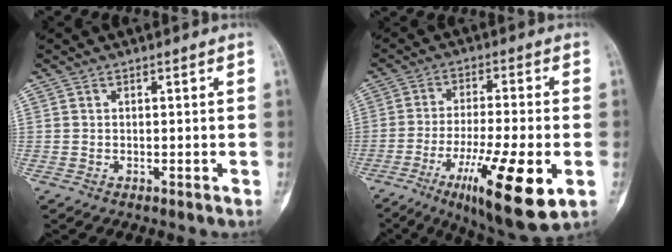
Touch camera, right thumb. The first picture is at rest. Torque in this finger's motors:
{"motor_torque": [0.43, 0.63, 1.08, -1.14, 0.10]}